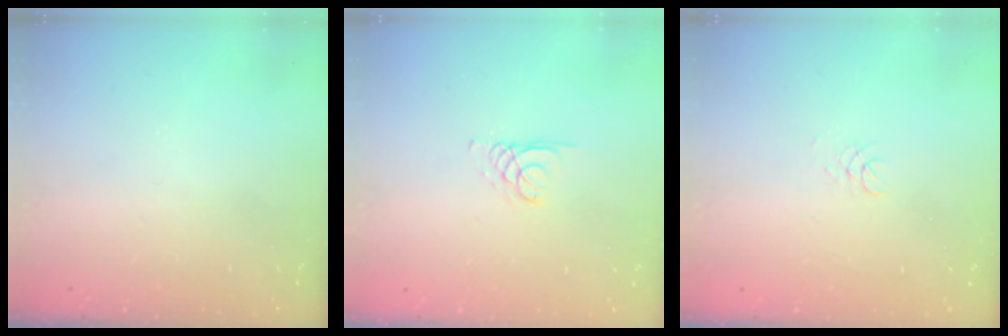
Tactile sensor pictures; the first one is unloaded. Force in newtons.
{"total": 2.1, "press": 2.1, "slide": 0.2}
{"total": 1.7, "press": 1.7, "slide": 0.2}